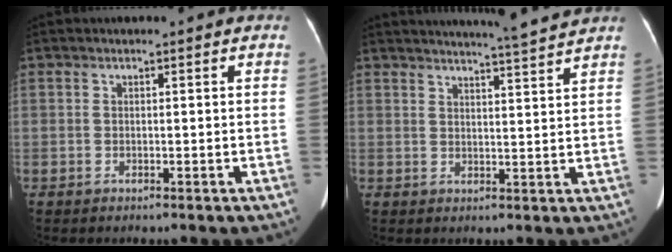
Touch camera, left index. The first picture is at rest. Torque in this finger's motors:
{"motor_torque": [0.70, -1.44, 0.00, 0.05]}